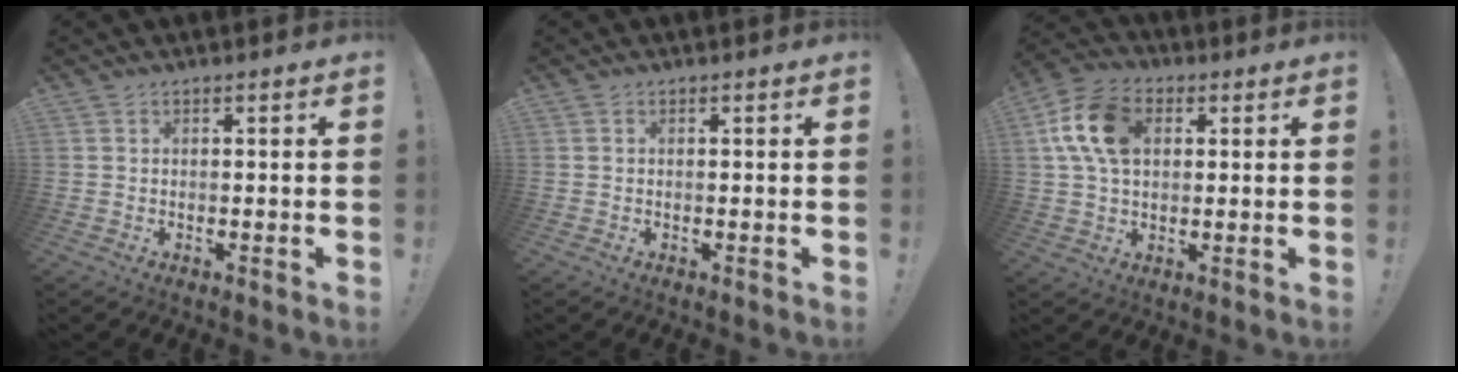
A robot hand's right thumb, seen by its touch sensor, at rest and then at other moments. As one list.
[{"total": 0.0}, {"total": 14.3, "force": [3.6, 9.6, 9.9], "torque": [-0.182, 0.008, 0.070]}]